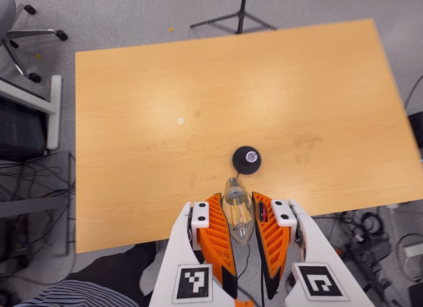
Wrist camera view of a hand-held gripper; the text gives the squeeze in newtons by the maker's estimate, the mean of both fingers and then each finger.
{"total": 20.9, "left": 25.9, "right": 15.9}